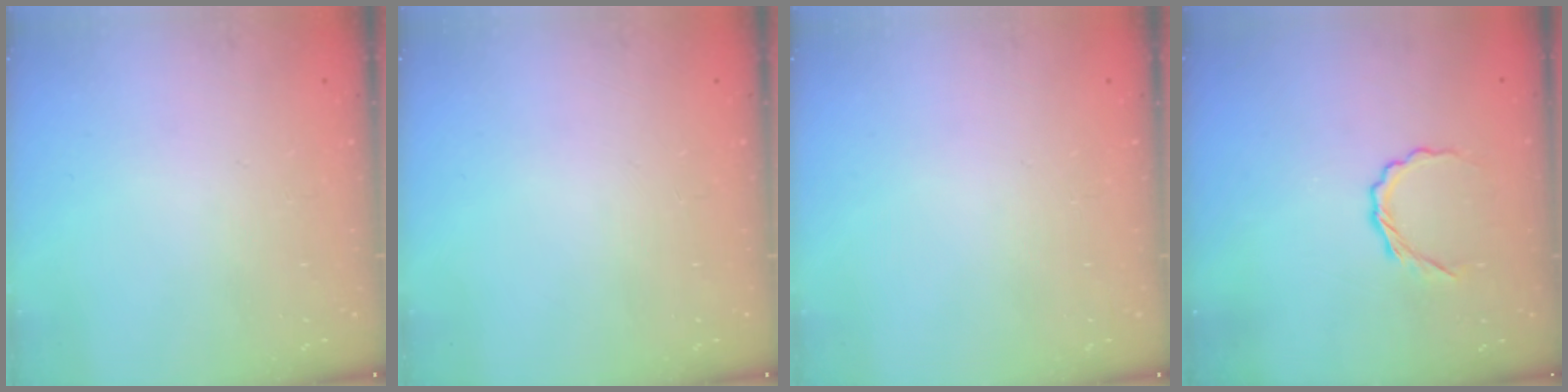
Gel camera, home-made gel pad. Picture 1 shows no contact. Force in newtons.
{"total": 0.0}
{"total": 0.0}
{"total": 4.3, "press": 4.1, "slide": 1.1}